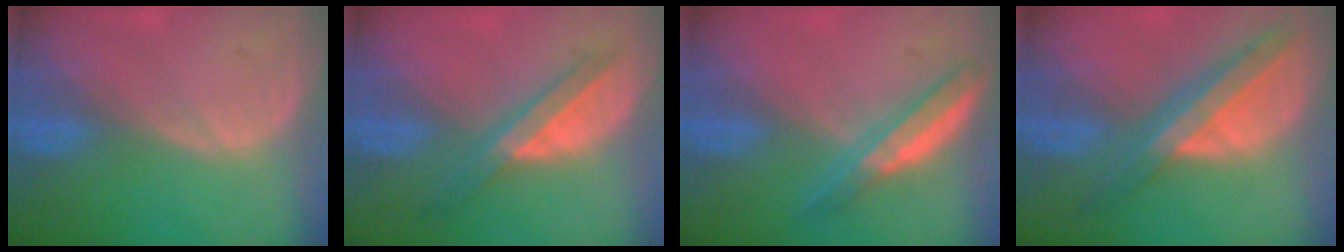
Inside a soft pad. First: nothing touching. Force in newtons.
{"total": 5.8, "press": 5.3, "slide": 2.4}
{"total": 4.8, "press": 4.7, "slide": 0.3}
{"total": 8.5, "press": 7.2, "slide": 4.4}